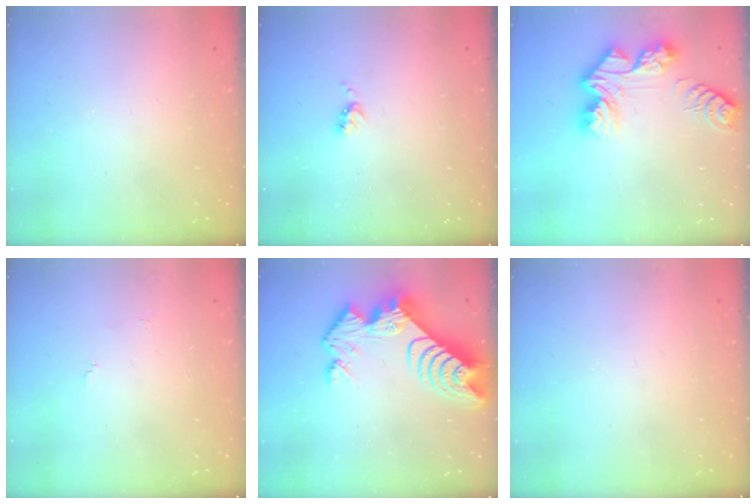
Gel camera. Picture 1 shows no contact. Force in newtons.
{"total": 4.0, "press": 3.9, "slide": 0.6}
{"total": 12.0, "press": 12.0, "slide": 1.1}
{"total": 3.7, "press": 3.7, "slide": 0.4}
{"total": 16.6, "press": 16.6, "slide": 1.4}
{"total": 0.0}